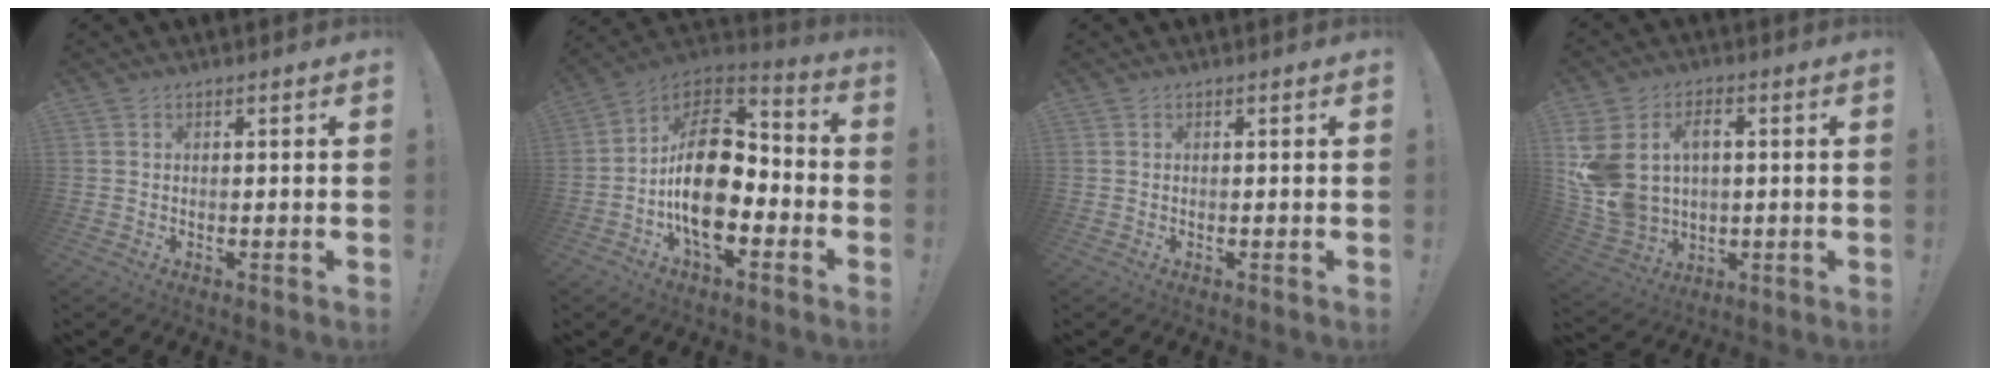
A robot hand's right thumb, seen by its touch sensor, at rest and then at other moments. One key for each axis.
{"total": 20.8, "fx": -2.5, "fy": 12.2, "fz": 16.7, "tx": -0.298, "ty": 0.022, "tz": -0.032}
{"total": 0.0}
{"total": 13.6, "fx": 3.6, "fy": 10.1, "fz": 8.4, "tx": -0.179, "ty": -0.019, "tz": 0.070}